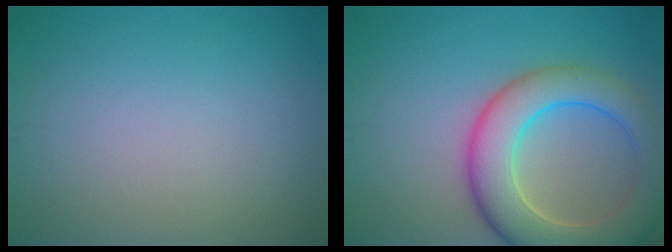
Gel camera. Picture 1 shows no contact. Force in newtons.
{"total": 8.7, "press": 8.7, "slide": 0.5}